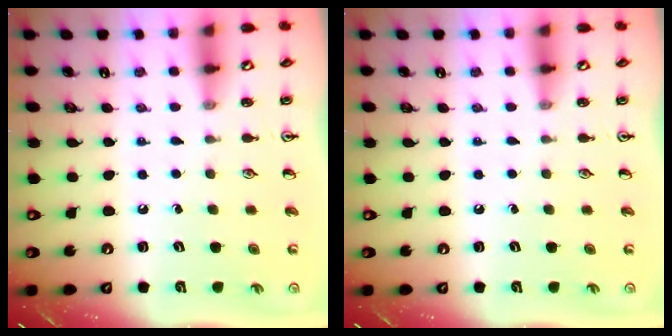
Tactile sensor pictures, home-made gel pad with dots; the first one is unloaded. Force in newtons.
{"total": 0.0}